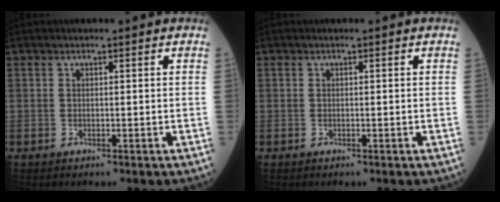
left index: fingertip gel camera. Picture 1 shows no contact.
{"total": 0.0}